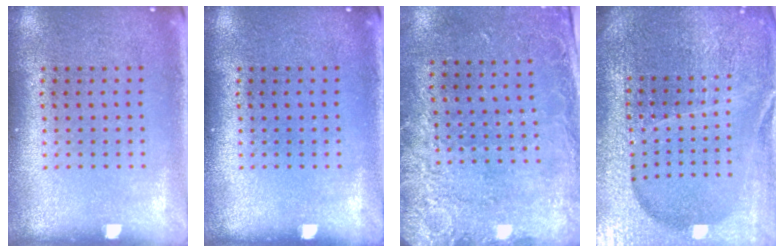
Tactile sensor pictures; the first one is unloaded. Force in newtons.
{"total": 0.0}
{"total": 2.6, "press": 1.9, "slide": 1.8}
{"total": 5.6, "press": 5.0, "slide": 2.5}